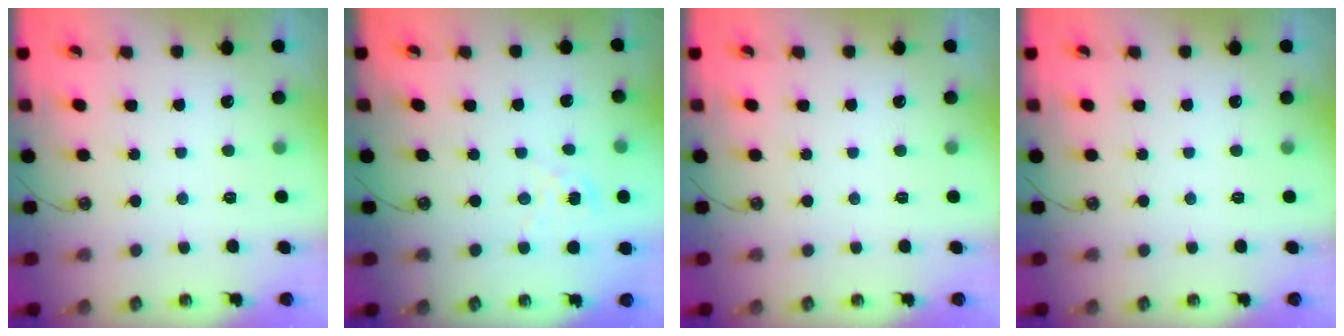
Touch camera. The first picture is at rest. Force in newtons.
{"total": 2.5, "press": 2.5, "slide": 0.2}
{"total": 0.0}
{"total": 0.0}